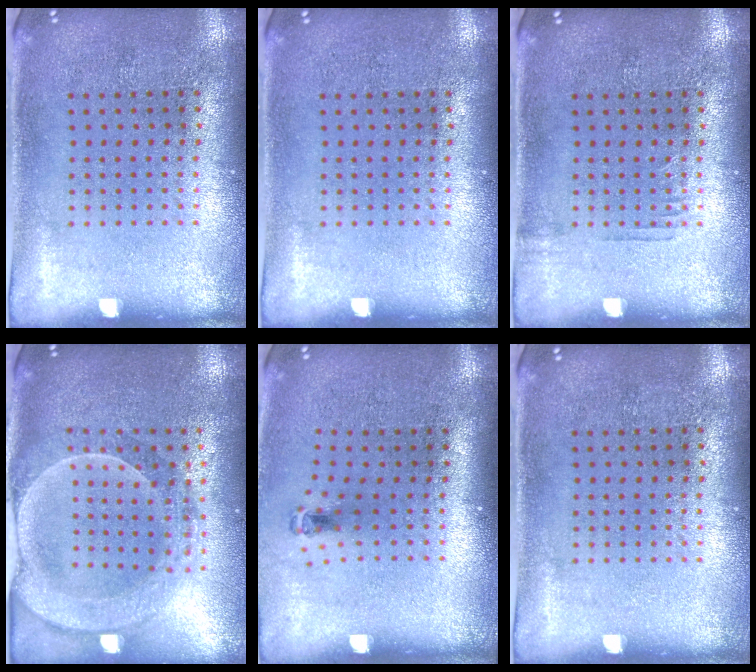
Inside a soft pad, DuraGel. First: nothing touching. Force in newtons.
{"total": 0.0}
{"total": 0.6, "press": 0.6, "slide": 0.2}
{"total": 2.2, "press": 2.0, "slide": 0.9}
{"total": 0.6, "press": 0.3, "slide": 0.5}
{"total": 0.0}